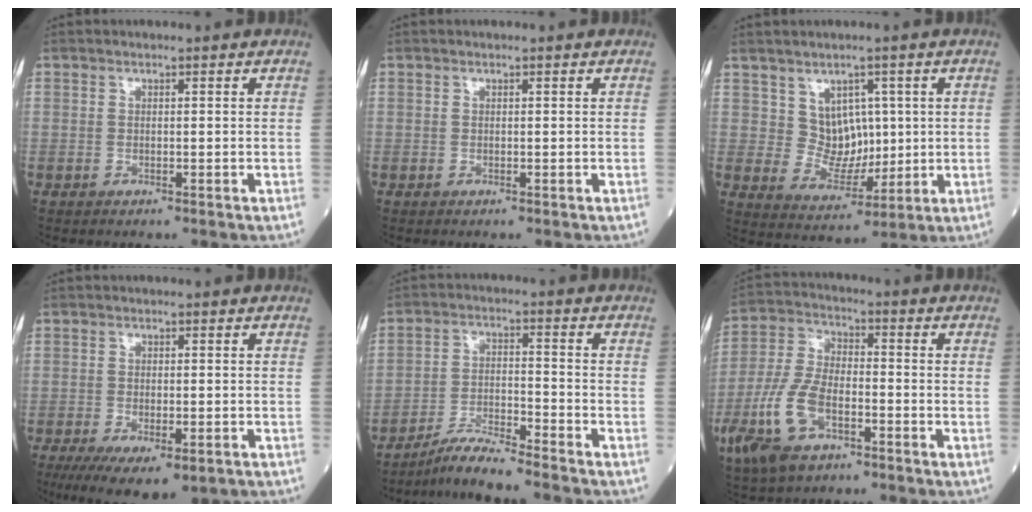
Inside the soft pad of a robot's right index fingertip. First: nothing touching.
{"total": 0.0}
{"total": 6.3, "force": [2.0, 5.2, 2.9], "torque": [-0.042, 0.008, 0.046]}
{"total": 11.5, "force": [-6.8, 4.4, 8.1], "torque": [-0.133, -0.021, -0.099]}
{"total": 7.1, "force": [-6.5, -0.8, 2.7], "torque": [-0.051, -0.015, -0.122]}
{"total": 12.2, "force": [-5.2, 5.7, 9.4], "torque": [-0.219, -0.002, -0.098]}